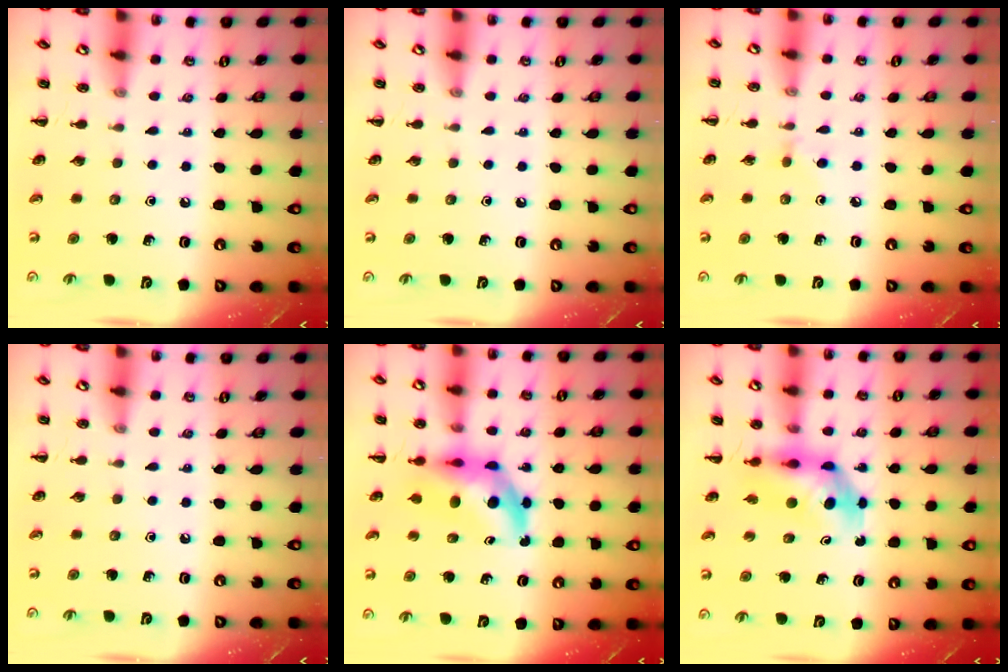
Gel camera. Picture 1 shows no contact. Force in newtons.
{"total": 0.0}
{"total": 2.7, "press": 2.5, "slide": 1.0}
{"total": 0.0}
{"total": 7.9, "press": 7.8, "slide": 1.6}
{"total": 5.4, "press": 5.3, "slide": 0.8}